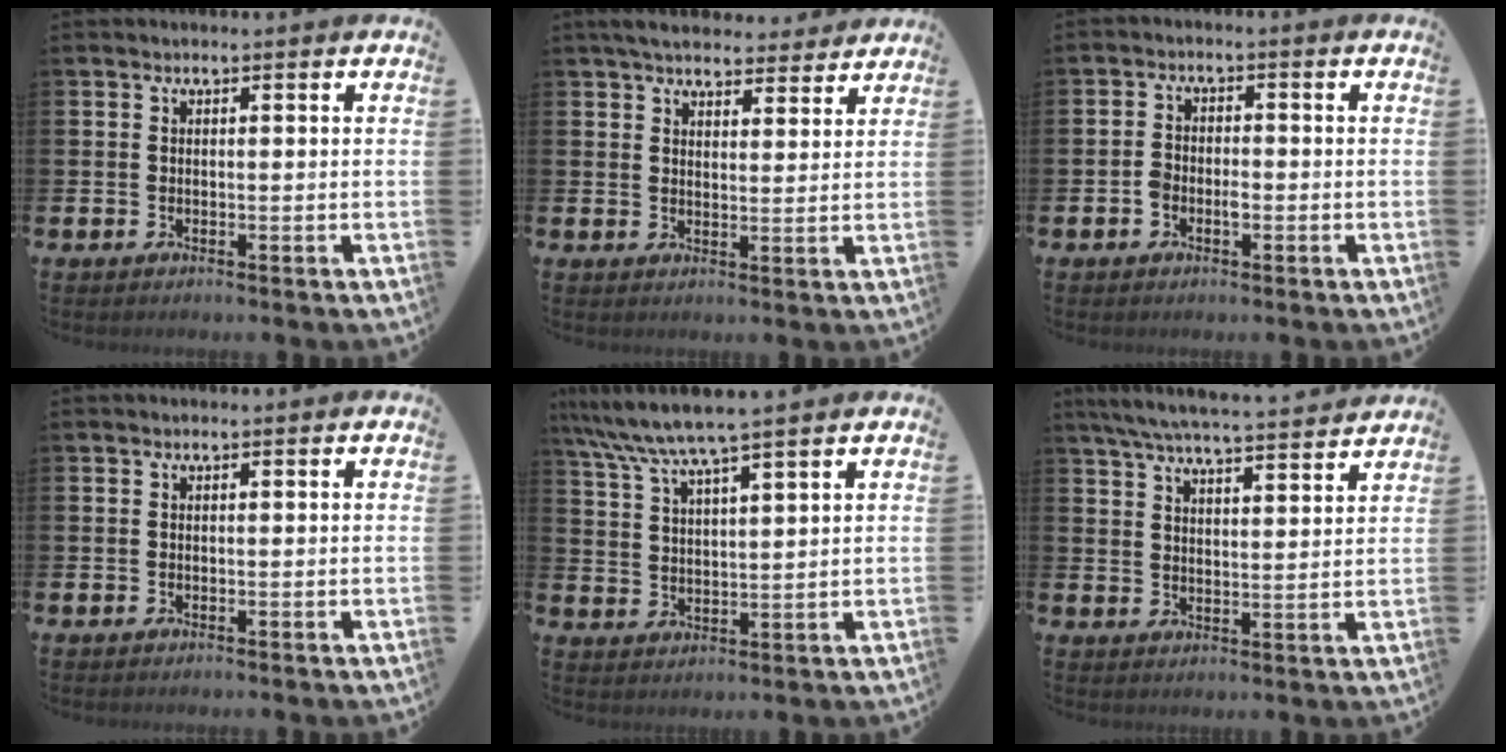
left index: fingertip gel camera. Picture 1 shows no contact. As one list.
[{"total": 4.9, "force": [4.6, 1.3, 0.9], "torque": [-0.031, -0.018, 0.083]}, {"total": 2.1, "force": [-0.9, 1.4, 1.3], "torque": [-0.021, 0.004, -0.020]}, {"total": 0.0}, {"total": 6.7, "force": [6.0, 0.0, 3.0], "torque": [-0.083, -0.025, 0.105]}, {"total": 6.6, "force": [6.3, 0.2, 1.9], "torque": [-0.053, -0.040, 0.111]}]